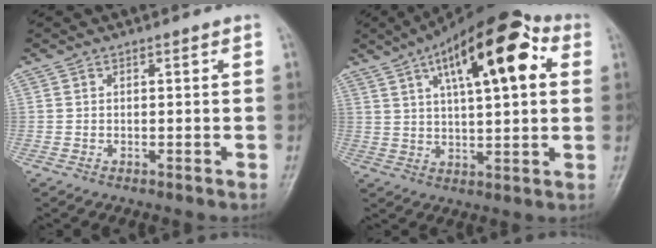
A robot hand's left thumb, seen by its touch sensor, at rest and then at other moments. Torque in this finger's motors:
{"motor_torque": [0.60, 1.08, 1.98, -0.79, 0.19]}